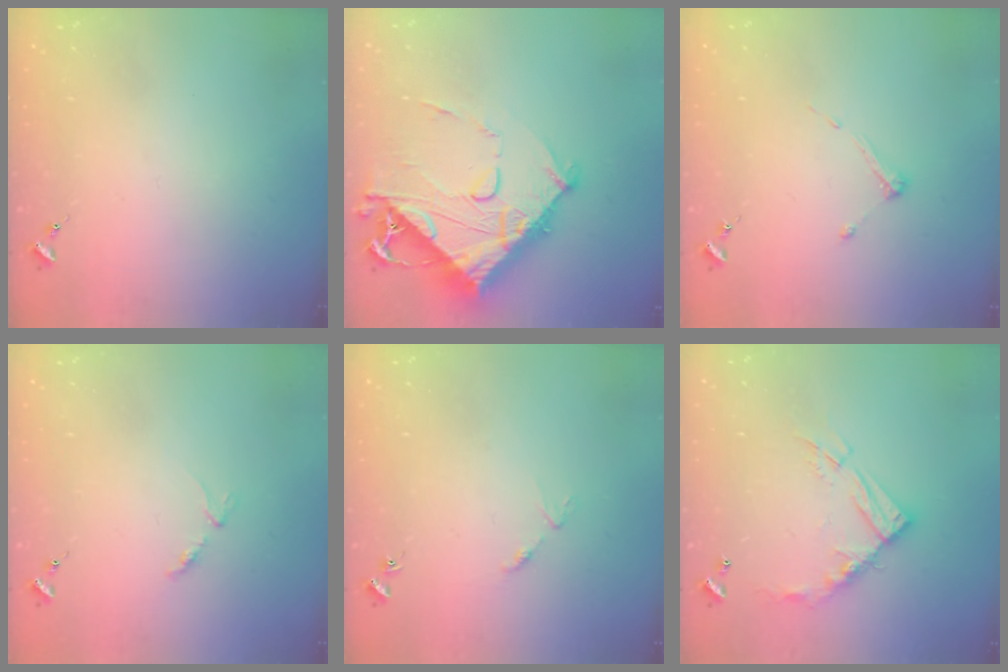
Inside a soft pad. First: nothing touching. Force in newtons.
{"total": 19.0, "press": 18.9, "slide": 1.8}
{"total": 3.6, "press": 3.6, "slide": 0.4}
{"total": 4.2, "press": 4.2, "slide": 0.6}
{"total": 3.9, "press": 3.9, "slide": 0.5}
{"total": 12.7, "press": 12.7, "slide": 1.1}